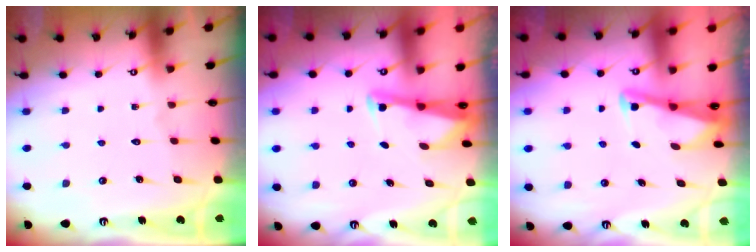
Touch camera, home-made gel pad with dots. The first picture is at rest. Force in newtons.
{"total": 2.3, "press": 2.3, "slide": 0.2}
{"total": 2.9, "press": 2.9, "slide": 0.4}